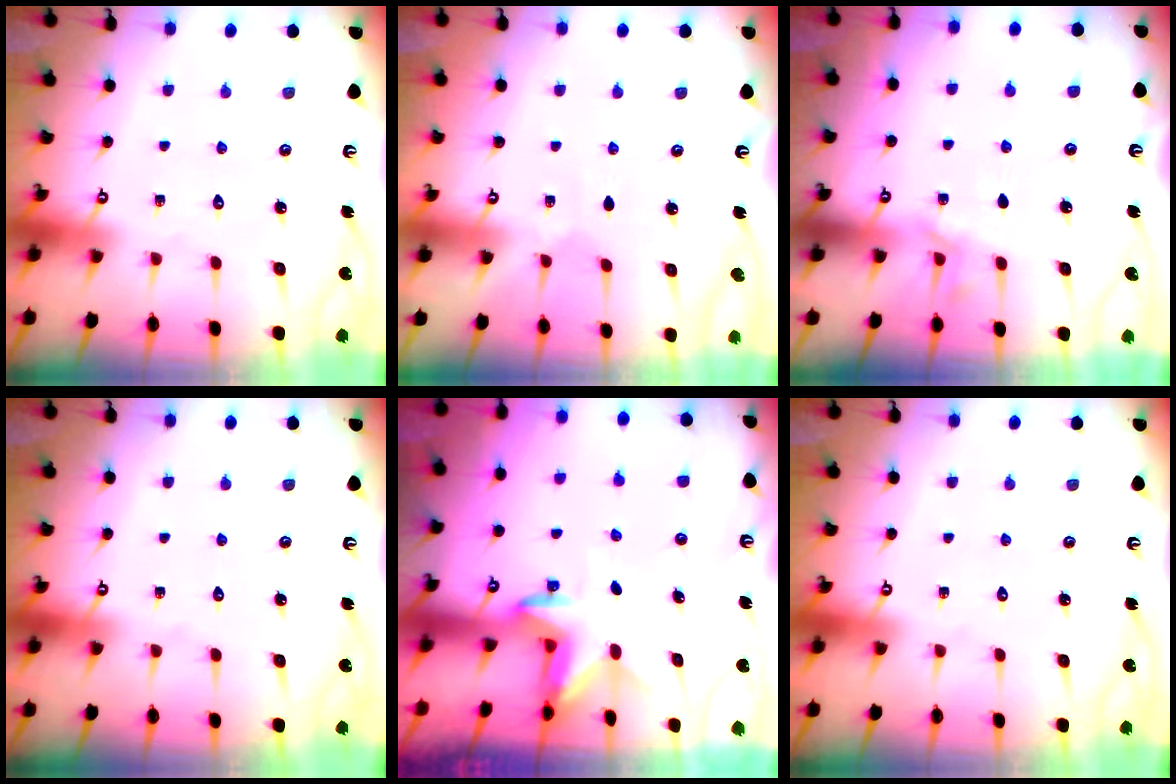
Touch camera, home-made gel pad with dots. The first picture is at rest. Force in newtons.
{"total": 1.7, "press": 1.7, "slide": 0.4}
{"total": 3.5, "press": 3.4, "slide": 0.5}
{"total": 0.0}
{"total": 2.8, "press": 2.7, "slide": 0.7}
{"total": 0.0}